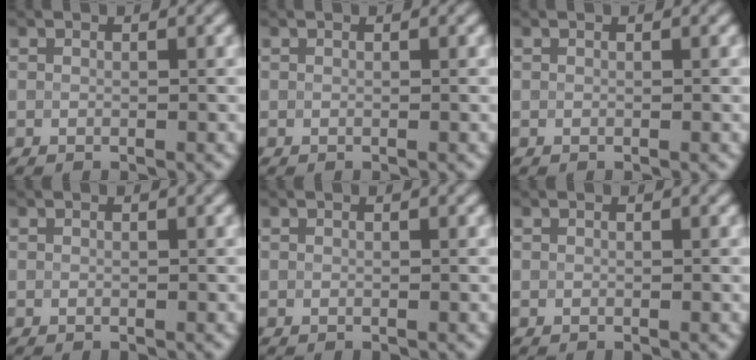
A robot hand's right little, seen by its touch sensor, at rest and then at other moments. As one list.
[{"total": 0.0}, {"total": 0.0}, {"total": 0.0}, {"total": 0.0}, {"total": 0.0}]